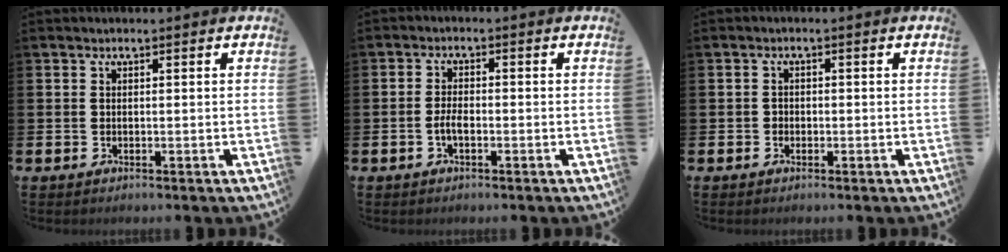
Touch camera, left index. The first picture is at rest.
{"total": 2.1, "force": [-0.7, 0.9, 1.8], "torque": [-0.029, 0.000, -0.015]}
{"total": 0.9, "force": [-0.3, 0.9, 0.2], "torque": [0.000, 0.003, -0.010]}